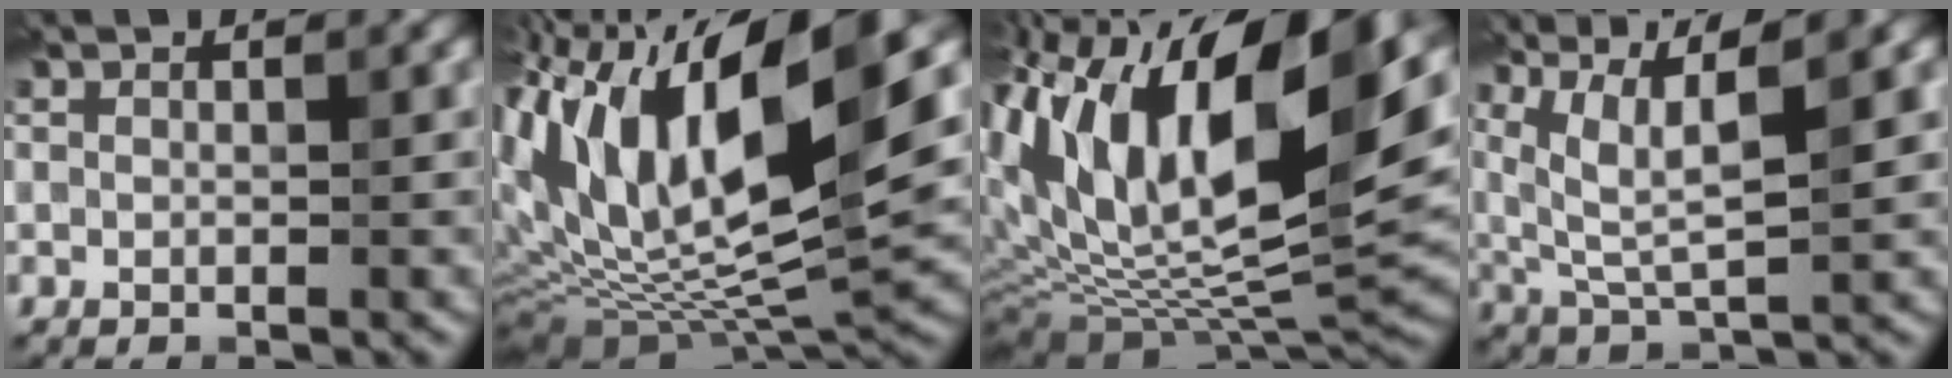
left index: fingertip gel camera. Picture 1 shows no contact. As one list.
[{"total": 17.5, "force": [4.6, 6.6, 15.5], "torque": [-0.299, 0.010, 0.076]}, {"total": 19.2, "force": [4.2, 8.0, 16.9], "torque": [-0.304, 0.008, 0.076]}, {"total": 6.8, "force": [3.4, 1.7, 5.7], "torque": [-0.118, 0.003, 0.069]}]